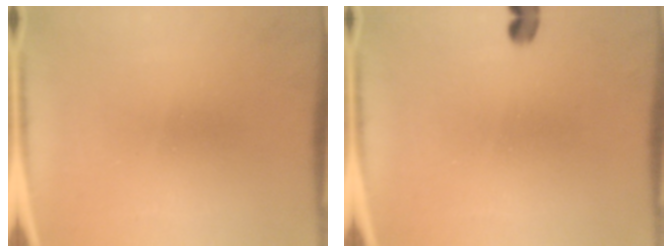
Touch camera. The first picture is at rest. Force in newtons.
{"total": 2.0}